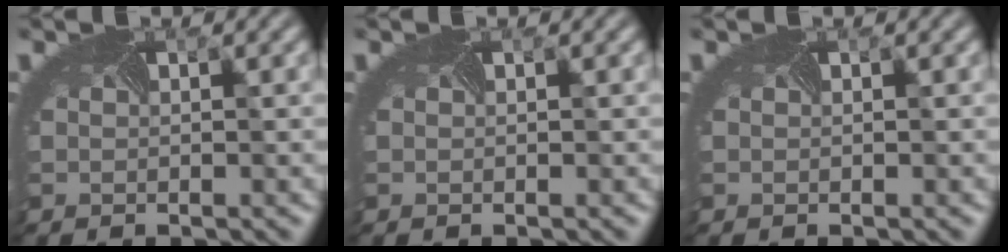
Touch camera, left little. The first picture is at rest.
{"total": 0.0}
{"total": 0.0}